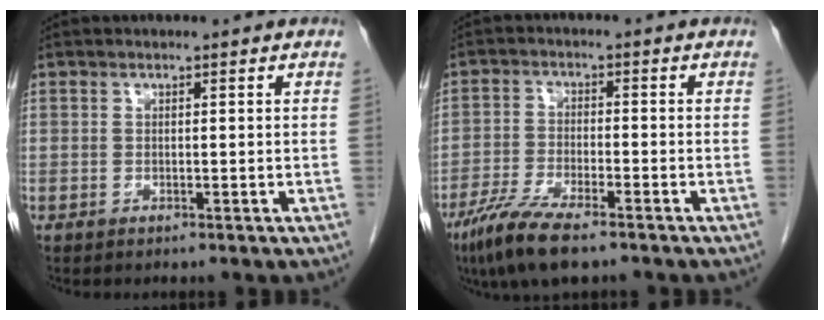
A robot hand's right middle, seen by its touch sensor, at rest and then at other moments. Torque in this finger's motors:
{"motor_torque": [1.21, -0.93, 0.14, 0.10]}